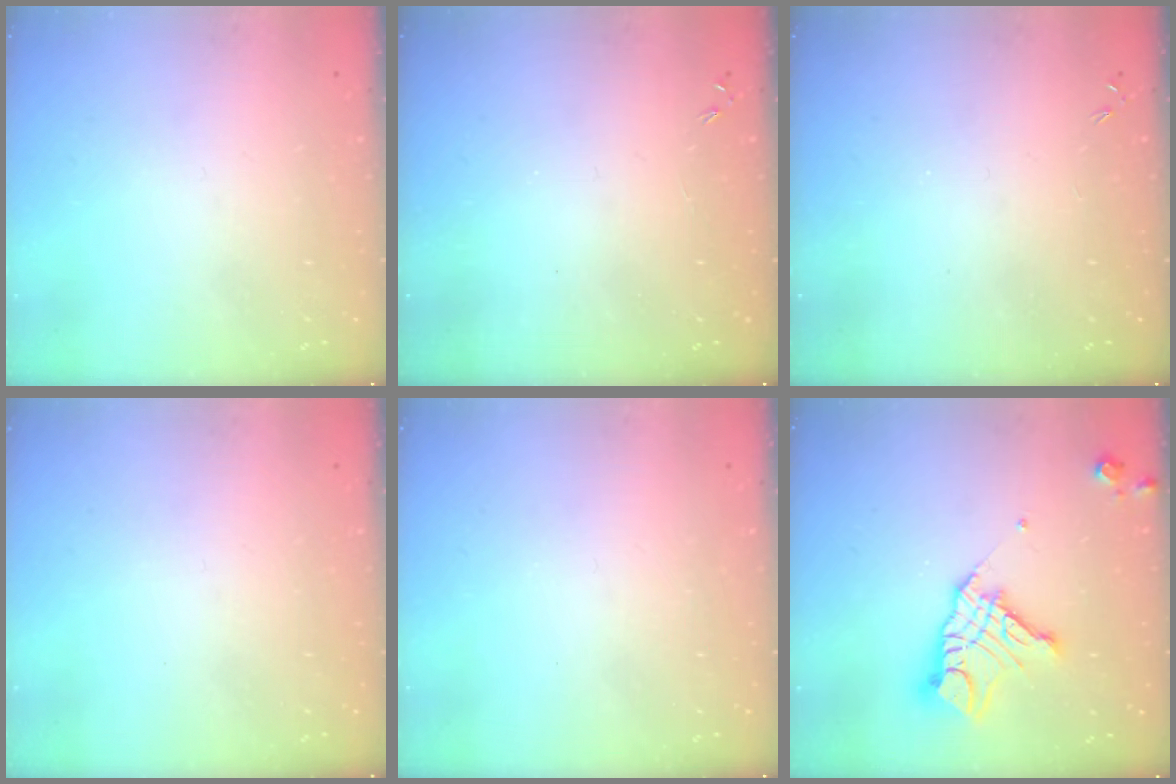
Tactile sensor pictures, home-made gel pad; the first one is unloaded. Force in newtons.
{"total": 0.0}
{"total": 0.0}
{"total": 0.0}
{"total": 0.0}
{"total": 13.3, "press": 13.2, "slide": 1.1}